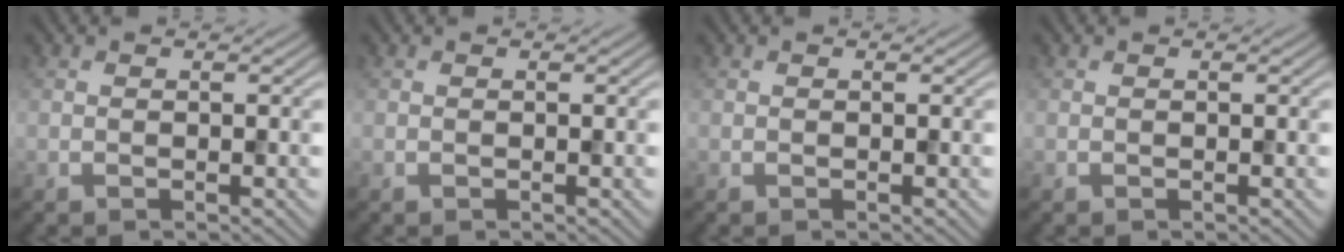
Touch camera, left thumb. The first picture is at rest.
{"total": 0.0}
{"total": 0.0}
{"total": 0.0}